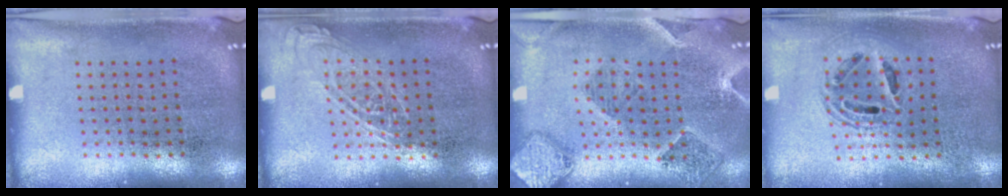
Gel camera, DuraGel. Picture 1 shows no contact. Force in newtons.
{"total": 1.1, "press": 1.0, "slide": 0.3}
{"total": 1.6, "press": 1.5, "slide": 0.4}
{"total": 1.4, "press": 1.2, "slide": 0.6}